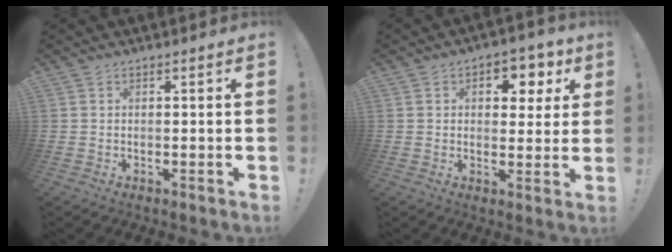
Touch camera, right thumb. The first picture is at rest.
{"total": 7.4, "force": [3.1, 5.2, 4.3], "torque": [-0.041, -0.018, 0.051]}